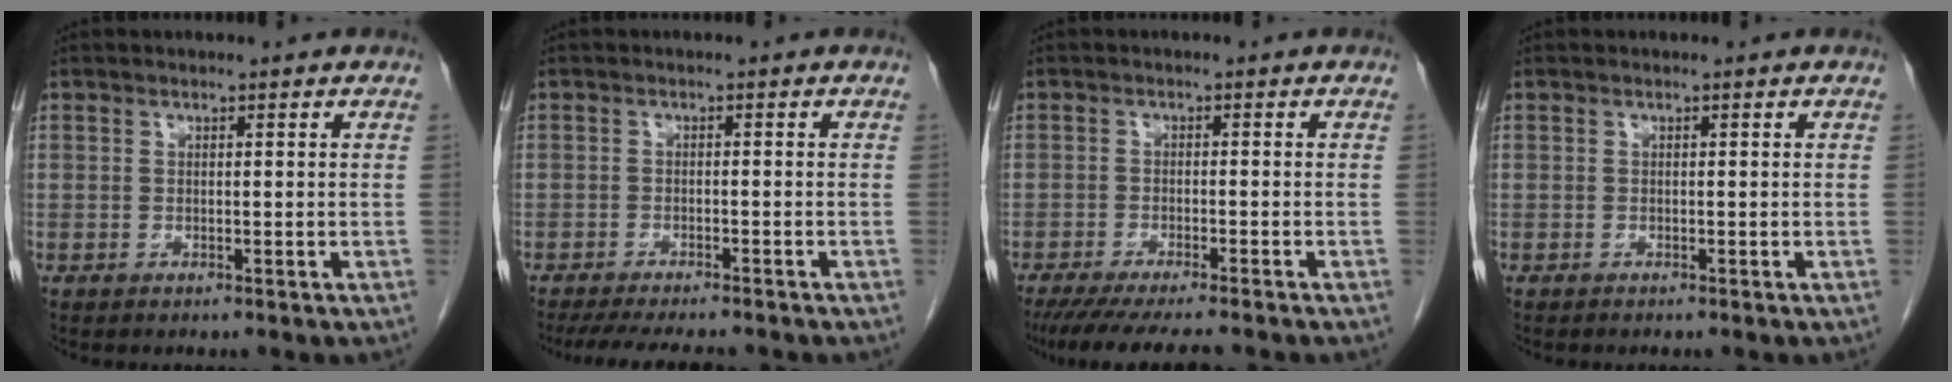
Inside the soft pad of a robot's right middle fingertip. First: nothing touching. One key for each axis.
{"total": 9.7, "fx": -8.4, "fy": 1.6, "fz": 4.4, "tx": -0.067, "ty": -0.015, "tz": -0.119}
{"total": 11.2, "fx": -9.6, "fy": 0.7, "fz": 5.7, "tx": -0.077, "ty": -0.027, "tz": -0.142}
{"total": 0.0}